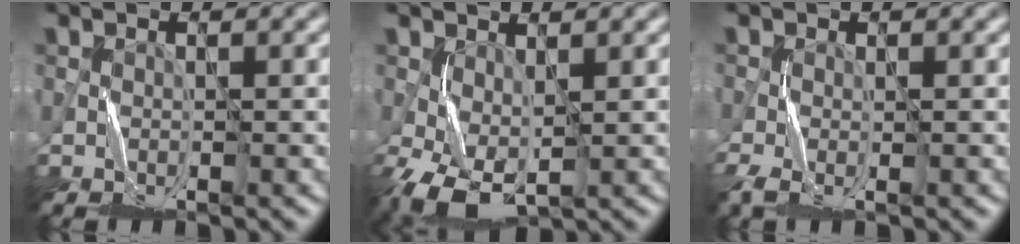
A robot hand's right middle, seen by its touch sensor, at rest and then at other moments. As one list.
[{"total": 4.5, "force": [-0.8, 2.4, 3.7], "torque": [-0.099, 0.002, -0.014]}, {"total": 2.5, "force": [-1.4, 1.0, 1.8], "torque": [-0.050, -0.006, -0.029]}]